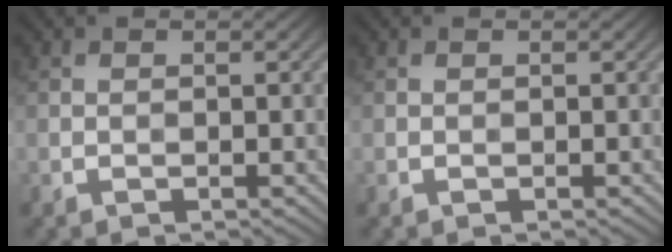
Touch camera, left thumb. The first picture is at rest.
{"total": 0.0}